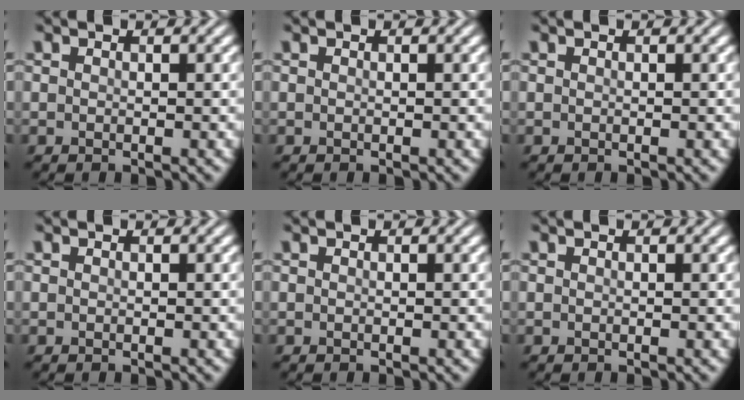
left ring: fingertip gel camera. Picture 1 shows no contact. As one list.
[{"total": 0.0}, {"total": 0.0}, {"total": 0.0}, {"total": 0.0}, {"total": 0.0}]